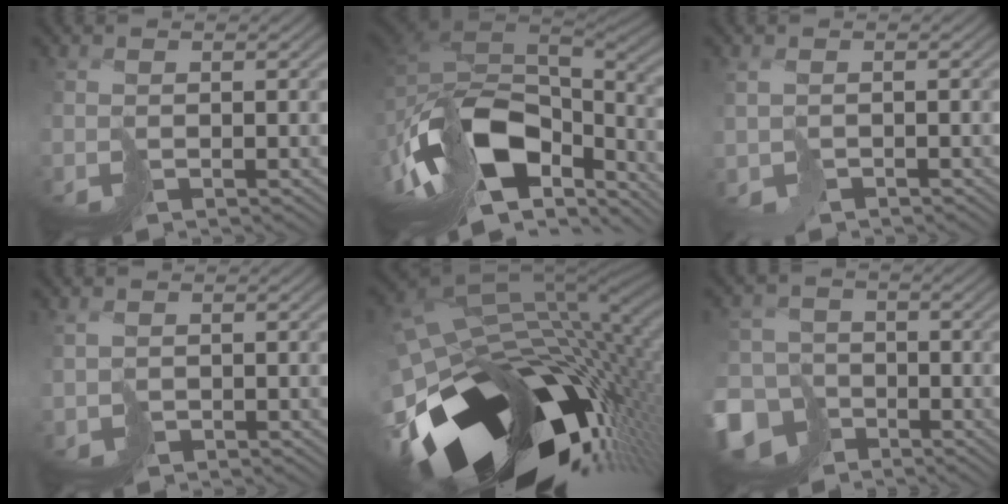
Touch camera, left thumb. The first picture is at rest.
{"total": 18.0, "force": [-7.4, 9.3, 13.6], "torque": [-0.310, -0.030, -0.118]}
{"total": 2.1, "force": [-0.6, 1.6, 1.3], "torque": [-0.038, -0.010, -0.014]}
{"total": 2.3, "force": [0.1, 1.9, 1.3], "torque": [-0.038, -0.013, 0.002]}
{"total": 20.2, "force": [-8.6, 11.2, 14.5], "torque": [-0.306, -0.056, -0.115]}
{"total": 12.0, "force": [-7.1, 8.3, 5.1], "torque": [-0.124, -0.045, -0.137]}